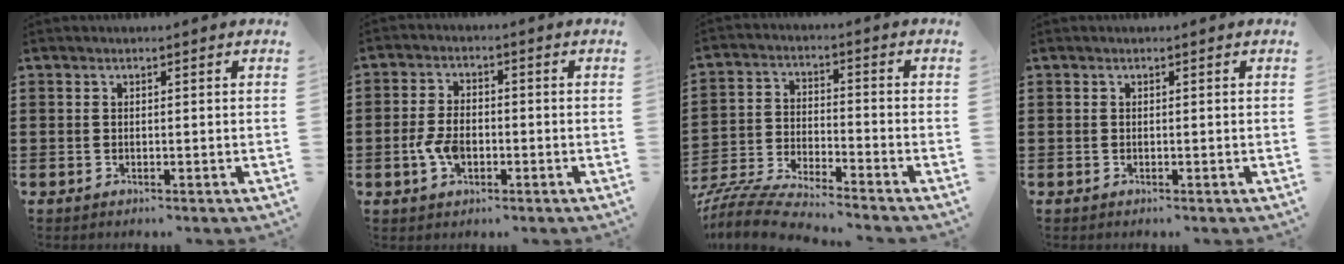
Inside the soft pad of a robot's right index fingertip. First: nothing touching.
{"total": 4.7, "force": [-1.3, 2.9, 3.4], "torque": [-0.090, -0.003, -0.030]}
{"total": 6.1, "force": [-6.0, -0.1, 1.4], "torque": [-0.047, -0.010, -0.122]}
{"total": 0.0}